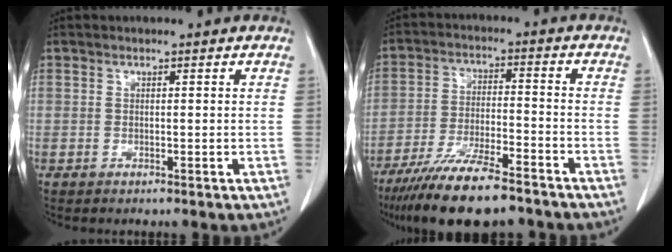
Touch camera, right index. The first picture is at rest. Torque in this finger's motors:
{"motor_torque": [1.10, -1.04, 0.83, 0.21]}